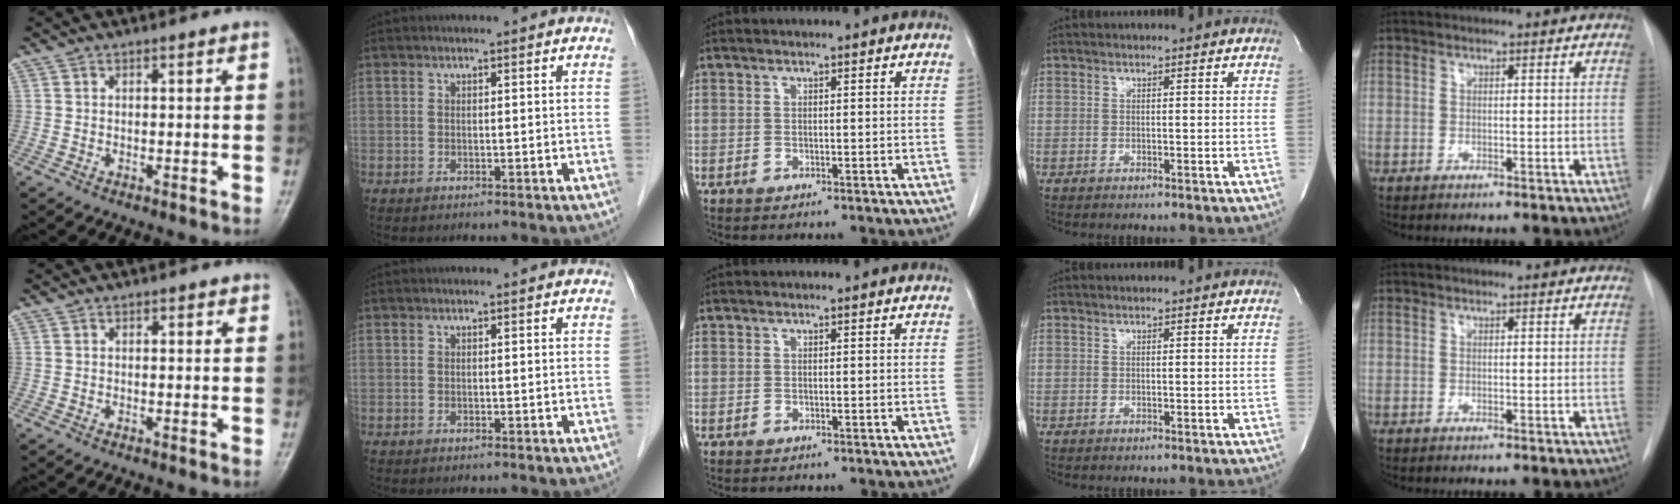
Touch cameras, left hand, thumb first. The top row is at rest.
{"thumb": {"total": 1.0, "force": [0.5, 0.7, 0.5], "torque": [0.003, 0.001, 0.002]}}